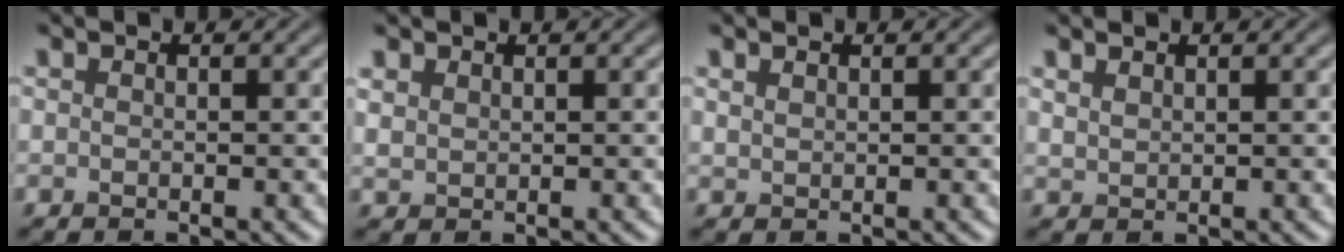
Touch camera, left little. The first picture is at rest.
{"total": 1.2, "force": [0.9, 0.8, 0.3], "torque": [-0.010, 0.001, 0.023]}
{"total": 0.8, "force": [0.6, 0.3, 0.3], "torque": [-0.009, 0.001, 0.016]}
{"total": 1.2, "force": [1.0, 0.5, 0.5], "torque": [-0.015, 0.001, 0.025]}